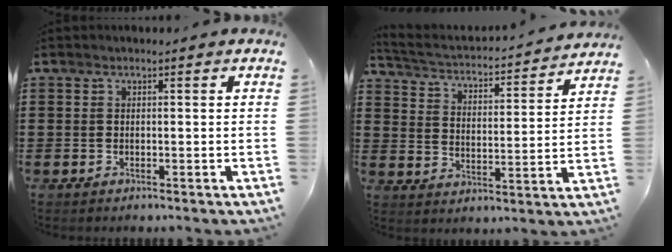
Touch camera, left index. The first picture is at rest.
{"total": 2.3, "force": [2.2, 0.1, 0.4], "torque": [-0.029, -0.027, 0.026]}